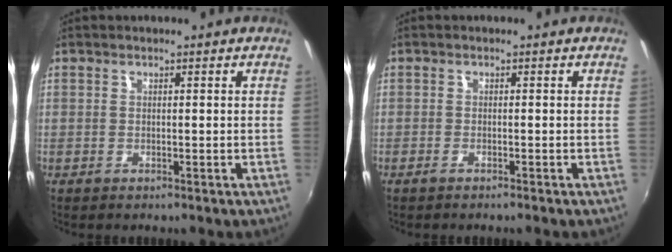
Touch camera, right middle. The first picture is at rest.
{"total": 1.1, "force": [-0.9, 0.1, 0.5], "torque": [-0.014, -0.001, -0.020]}